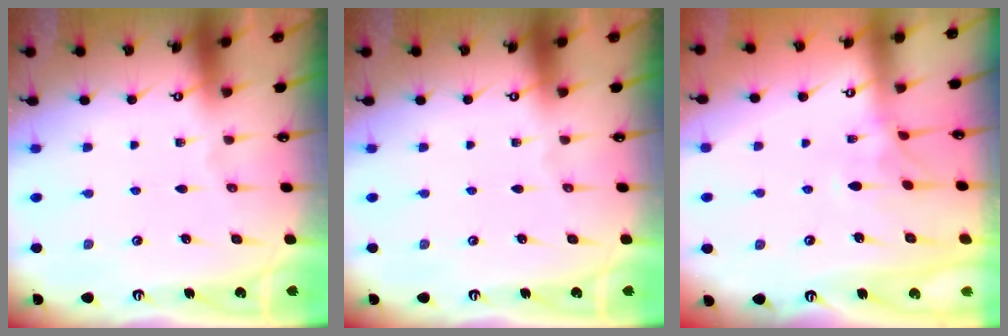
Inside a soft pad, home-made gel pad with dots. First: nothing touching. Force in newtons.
{"total": 0.0}
{"total": 1.2, "press": 0.8, "slide": 0.9}